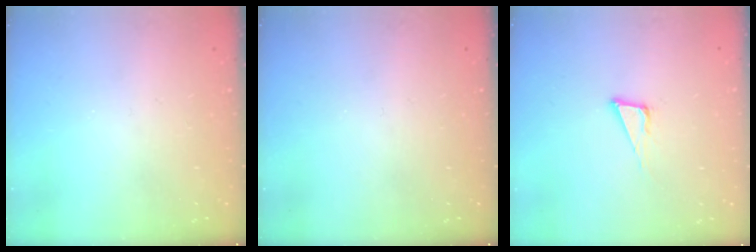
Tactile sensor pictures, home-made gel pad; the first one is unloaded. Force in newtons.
{"total": 0.0}
{"total": 5.5, "press": 4.7, "slide": 2.8}